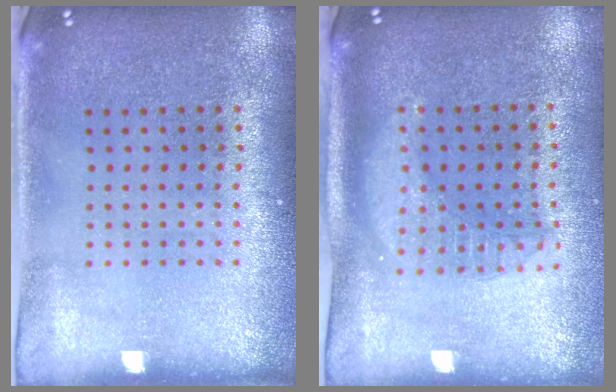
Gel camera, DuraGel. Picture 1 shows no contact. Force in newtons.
{"total": 1.7, "press": 1.5, "slide": 0.9}